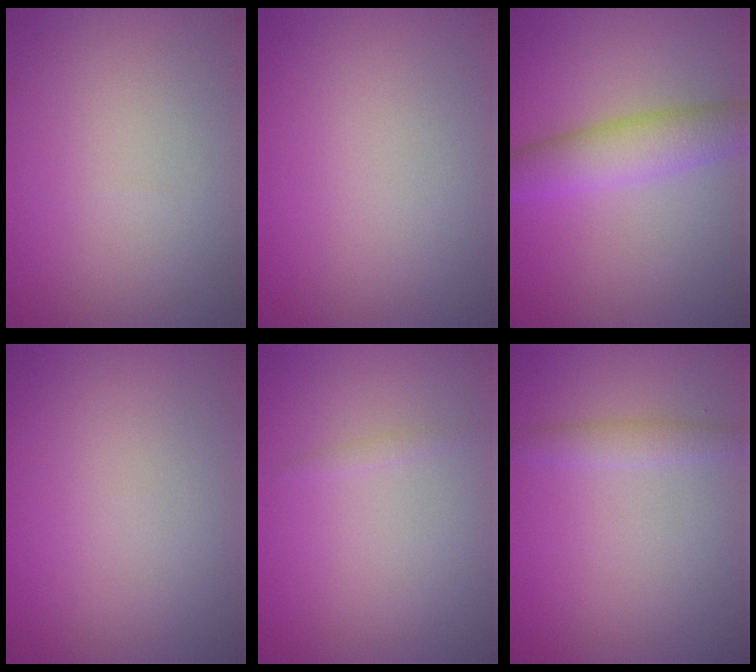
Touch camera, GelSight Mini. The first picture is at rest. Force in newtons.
{"total": 0.0}
{"total": 4.8, "press": 4.8, "slide": 0.1}
{"total": 0.0}
{"total": 0.5, "press": 0.5, "slide": 0.0}
{"total": 1.7, "press": 1.7, "slide": 0.1}